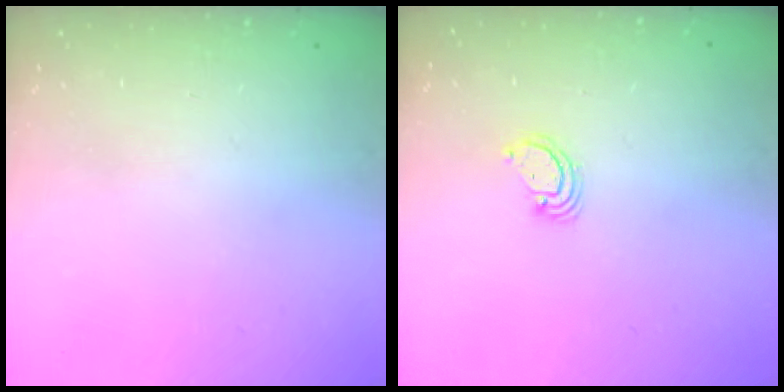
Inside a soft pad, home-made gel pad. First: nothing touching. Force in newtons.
{"total": 2.3, "press": 2.3, "slide": 0.1}